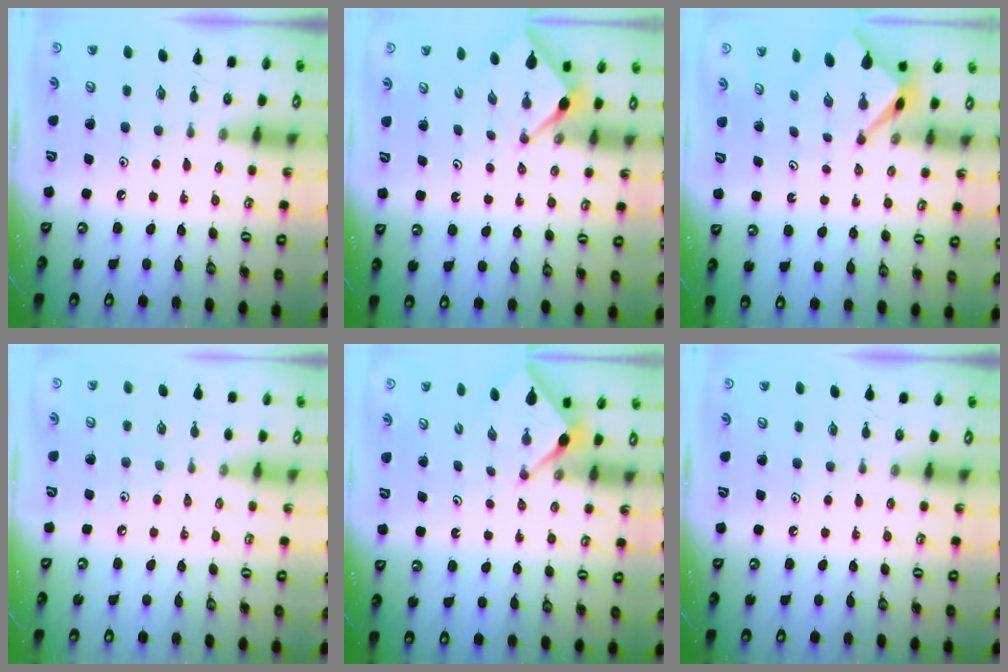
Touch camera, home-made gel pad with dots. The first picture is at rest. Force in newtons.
{"total": 3.0, "press": 2.9, "slide": 0.3}
{"total": 3.2, "press": 3.2, "slide": 0.3}
{"total": 1.5, "press": 1.5, "slide": 0.4}
{"total": 3.0, "press": 2.9, "slide": 0.4}
{"total": 0.0}